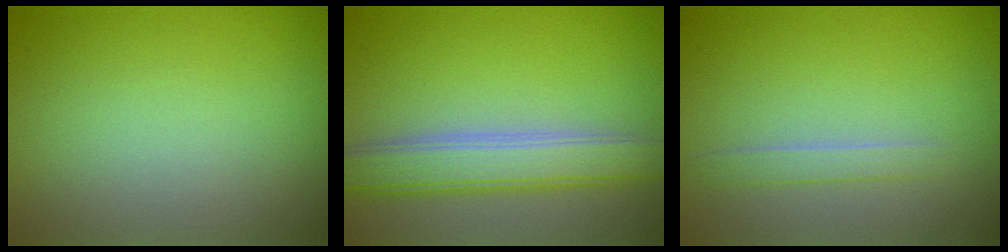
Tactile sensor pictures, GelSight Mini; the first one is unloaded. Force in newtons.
{"total": 5.0, "press": 5.0, "slide": 0.1}
{"total": 1.3, "press": 1.3, "slide": 0.1}